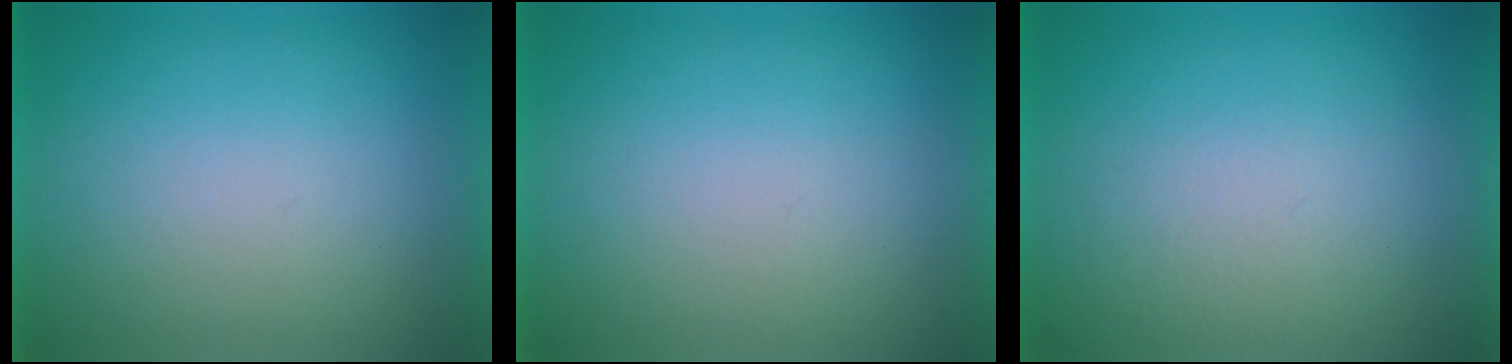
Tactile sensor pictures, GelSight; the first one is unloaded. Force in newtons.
{"total": 1.0}
{"total": 2.2}